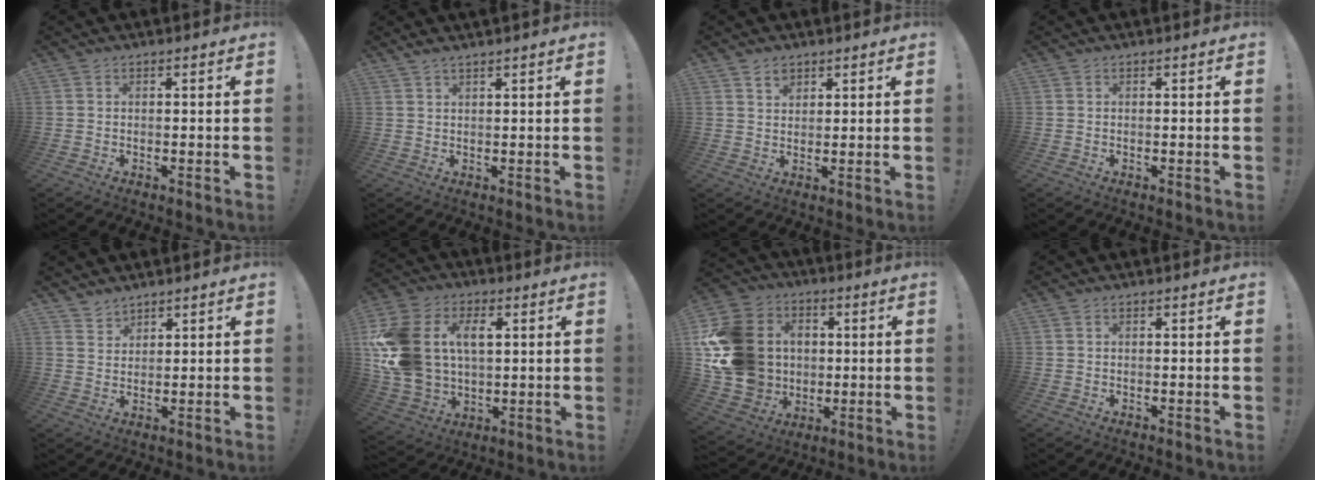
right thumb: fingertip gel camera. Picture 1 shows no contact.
{"total": 1.9, "force": [1.5, -0.3, 1.2], "torque": [-0.030, -0.003, 0.028]}
{"total": 3.4, "force": [2.4, 2.1, 1.2], "torque": [-0.013, -0.012, 0.042]}
{"total": 0.0}
{"total": 3.2, "force": [2.9, 1.2, -0.1], "torque": [0.002, -0.025, 0.056]}
{"total": 20.3, "force": [4.7, 14.6, 13.4], "torque": [-0.258, -0.007, 0.092]}
{"total": 20.7, "force": [1.8, 17.9, 10.2], "torque": [-0.186, 0.008, 0.065]}
{"total": 0.0}